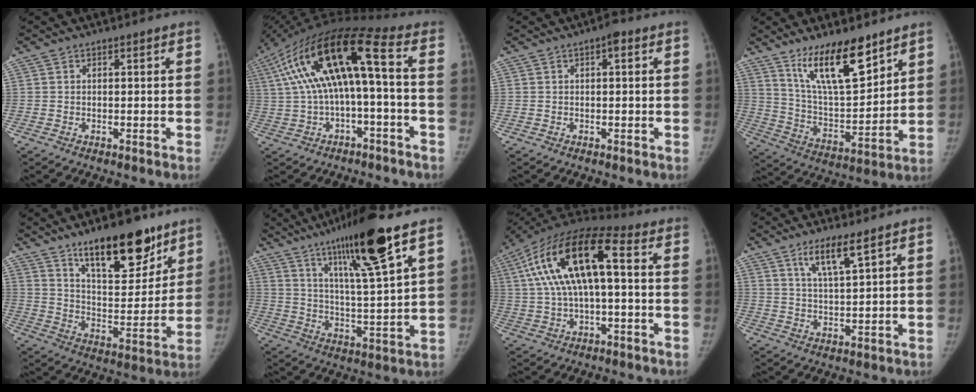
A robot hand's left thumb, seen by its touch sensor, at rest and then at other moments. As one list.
[{"total": 18.1, "force": [1.4, 5.3, 17.3], "torque": [-0.343, 0.072, 0.026]}, {"total": 2.0, "force": [0.8, 0.7, 1.7], "torque": [-0.022, 0.004, 0.004]}, {"total": 15.9, "force": [10.8, 5.0, 10.5], "torque": [-0.149, -0.070, 0.205]}, {"total": 18.1, "force": [12.4, 6.8, 11.4], "torque": [-0.118, -0.083, 0.204]}, {"total": 18.2, "force": [10.9, 1.4, 14.5], "torque": [-0.231, -0.049, 0.183]}, {"total": 18.0, "force": [2.6, 7.3, 16.3], "torque": [-0.320, 0.046, 0.039]}, {"total": 6.3, "force": [4.0, 0.8, 4.8], "torque": [-0.091, -0.025, 0.080]}]